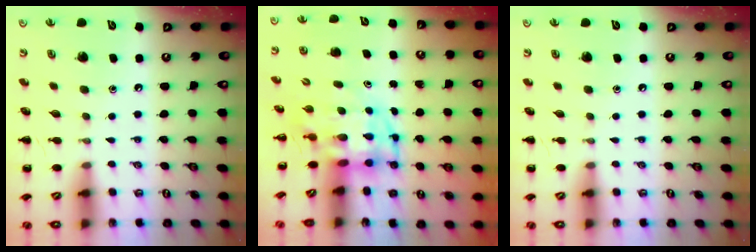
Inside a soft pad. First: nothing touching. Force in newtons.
{"total": 3.6, "press": 3.5, "slide": 1.0}
{"total": 0.0}